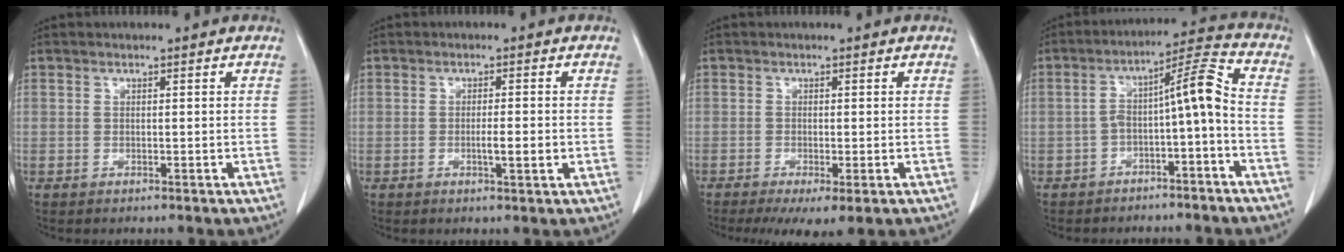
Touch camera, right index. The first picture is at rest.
{"total": 2.8, "force": [-0.5, 0.3, 2.8], "torque": [-0.046, -0.001, -0.006]}
{"total": 5.5, "force": [-3.1, 1.1, 4.4], "torque": [-0.065, -0.017, -0.048]}
{"total": 8.4, "force": [-2.7, 0.8, 7.9], "torque": [-0.122, 0.042, -0.041]}